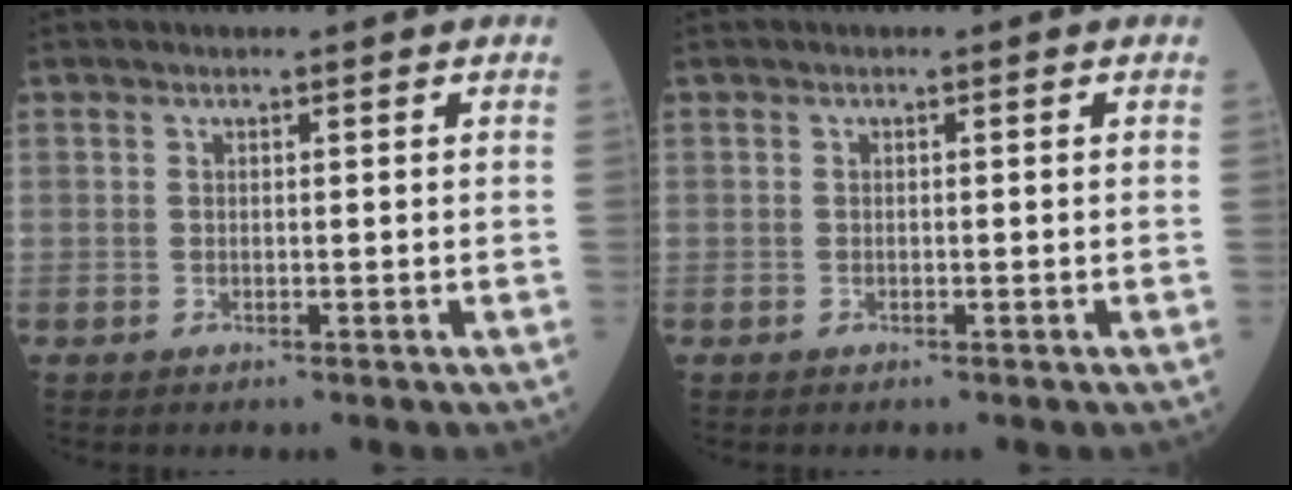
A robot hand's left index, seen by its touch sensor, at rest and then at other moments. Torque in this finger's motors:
{"motor_torque": [0.00, 0.00, 0.00, 0.00]}